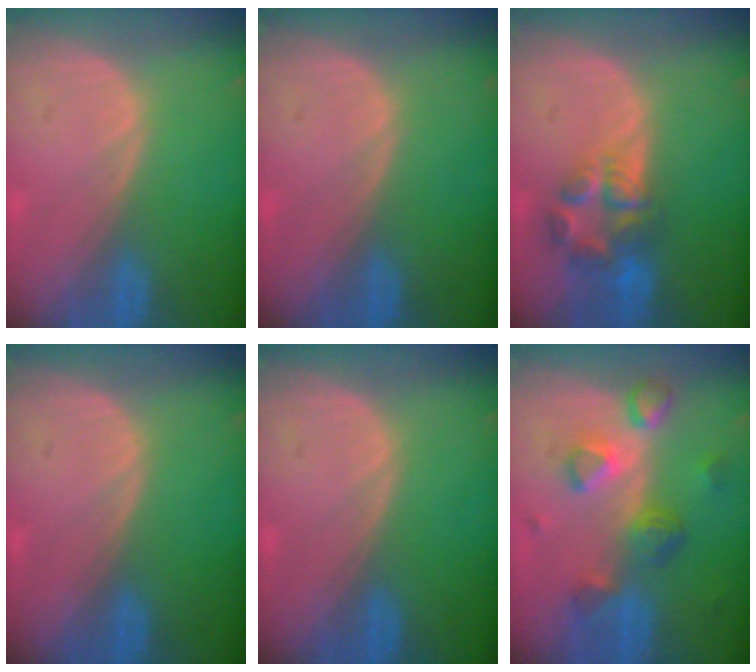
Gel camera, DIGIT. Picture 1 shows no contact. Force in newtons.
{"total": 0.0}
{"total": 6.8, "press": 6.2, "slide": 2.9}
{"total": 0.0}
{"total": 0.0}
{"total": 7.8, "press": 6.9, "slide": 3.7}